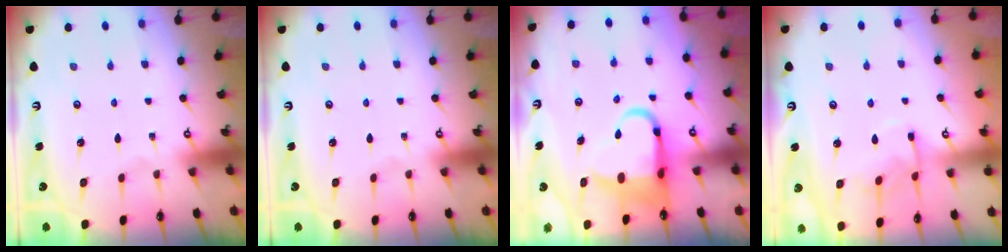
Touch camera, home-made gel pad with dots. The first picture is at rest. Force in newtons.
{"total": 0.0}
{"total": 8.8, "press": 8.3, "slide": 2.9}
{"total": 7.6, "press": 7.6, "slide": 0.6}